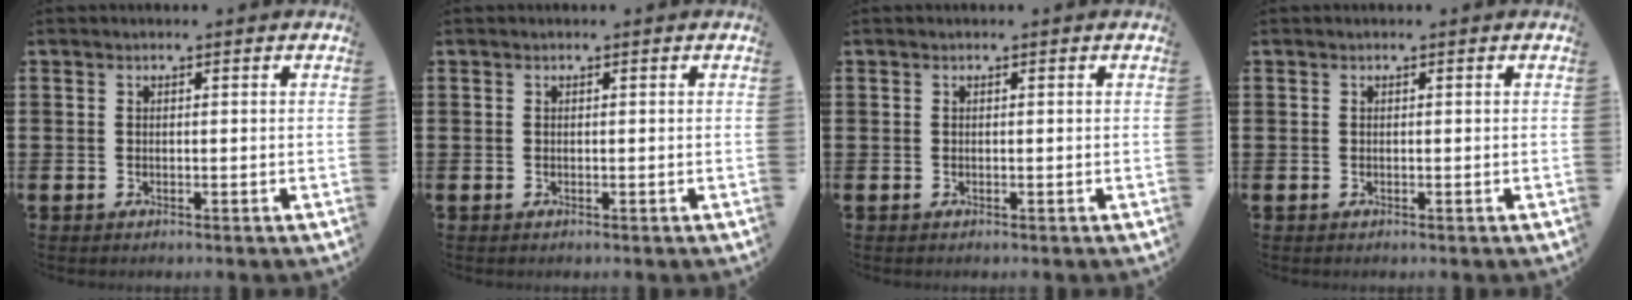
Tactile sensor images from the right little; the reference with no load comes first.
{"total": 0.0}
{"total": 0.0}
{"total": 0.0}